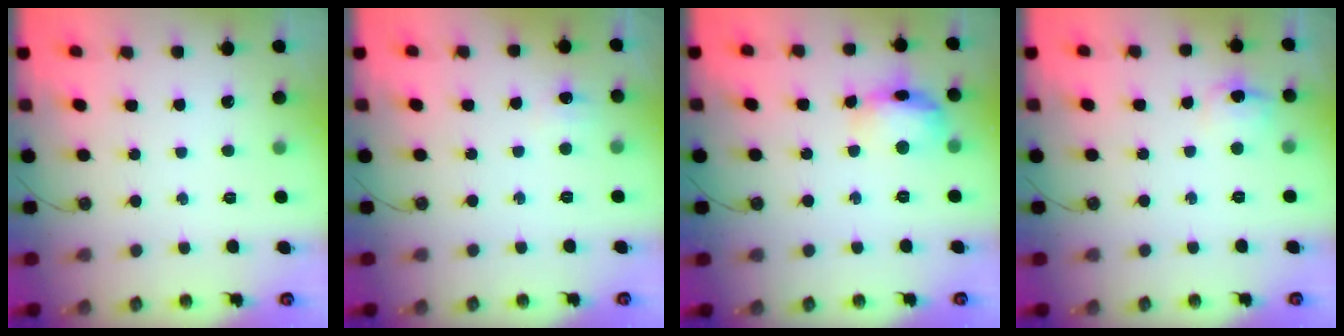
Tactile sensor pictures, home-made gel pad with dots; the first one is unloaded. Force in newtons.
{"total": 4.1, "press": 4.0, "slide": 0.5}
{"total": 13.7, "press": 13.6, "slide": 1.2}
{"total": 7.5, "press": 7.5, "slide": 0.7}